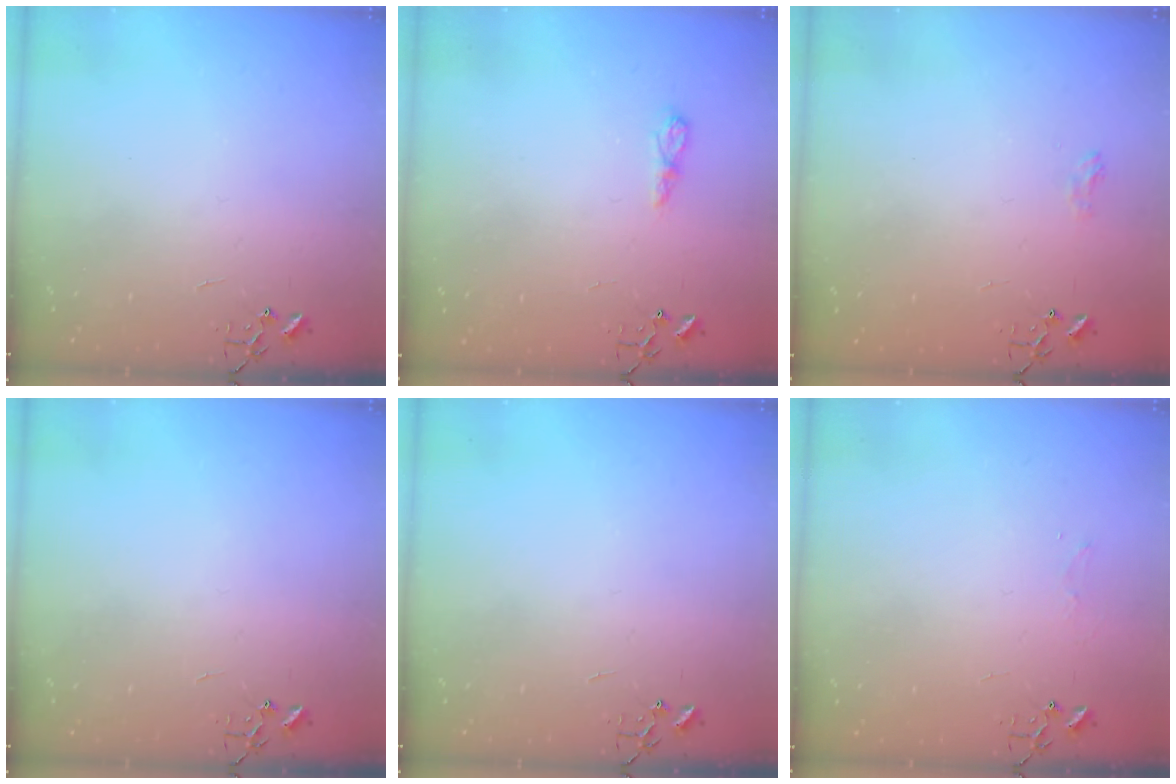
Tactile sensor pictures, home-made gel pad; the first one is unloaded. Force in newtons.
{"total": 5.5, "press": 5.5, "slide": 0.6}
{"total": 6.3, "press": 6.3, "slide": 0.8}
{"total": 0.0}
{"total": 0.0}
{"total": 3.8, "press": 3.8, "slide": 0.4}